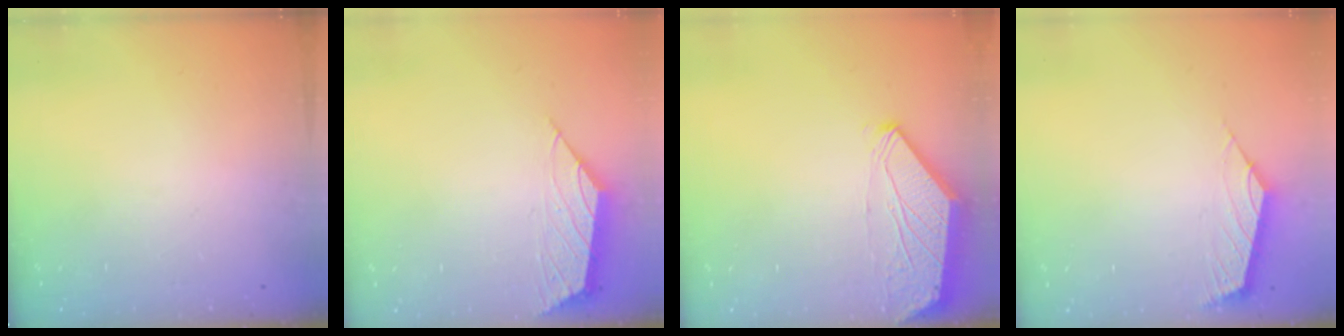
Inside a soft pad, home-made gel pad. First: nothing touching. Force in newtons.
{"total": 2.2, "press": 2.2, "slide": 0.5}
{"total": 0.0}
{"total": 2.4, "press": 2.3, "slide": 0.6}